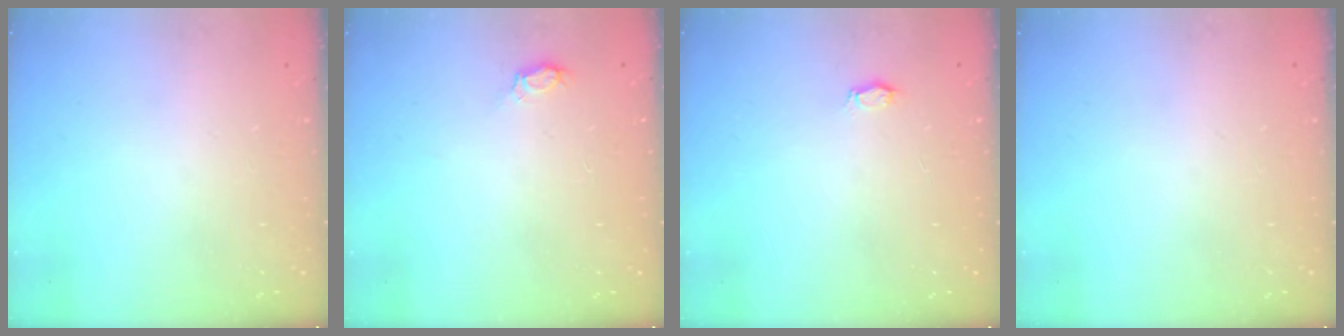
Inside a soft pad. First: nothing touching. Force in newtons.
{"total": 4.7, "press": 4.5, "slide": 1.3}
{"total": 2.7, "press": 2.7, "slide": 0.3}
{"total": 0.0}